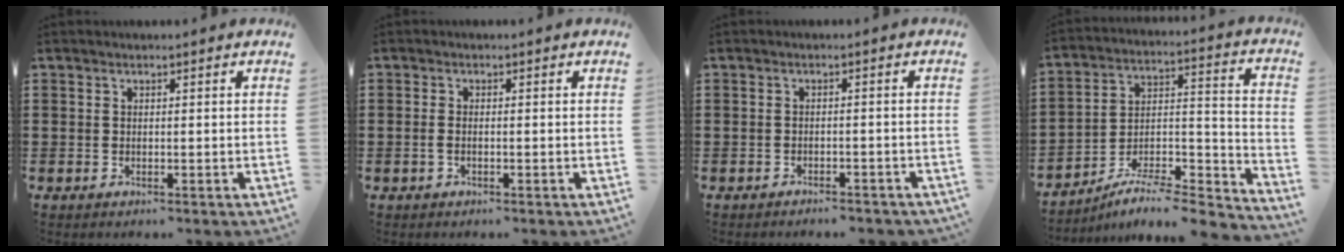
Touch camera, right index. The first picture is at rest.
{"total": 1.0, "force": [-0.4, 0.2, 0.9], "torque": [-0.019, -0.005, -0.006]}
{"total": 1.5, "force": [-1.5, 0.1, 0.2], "torque": [-0.010, 0.001, -0.030]}
{"total": 5.5, "force": [-4.9, 1.0, 2.4], "torque": [-0.036, -0.007, -0.096]}